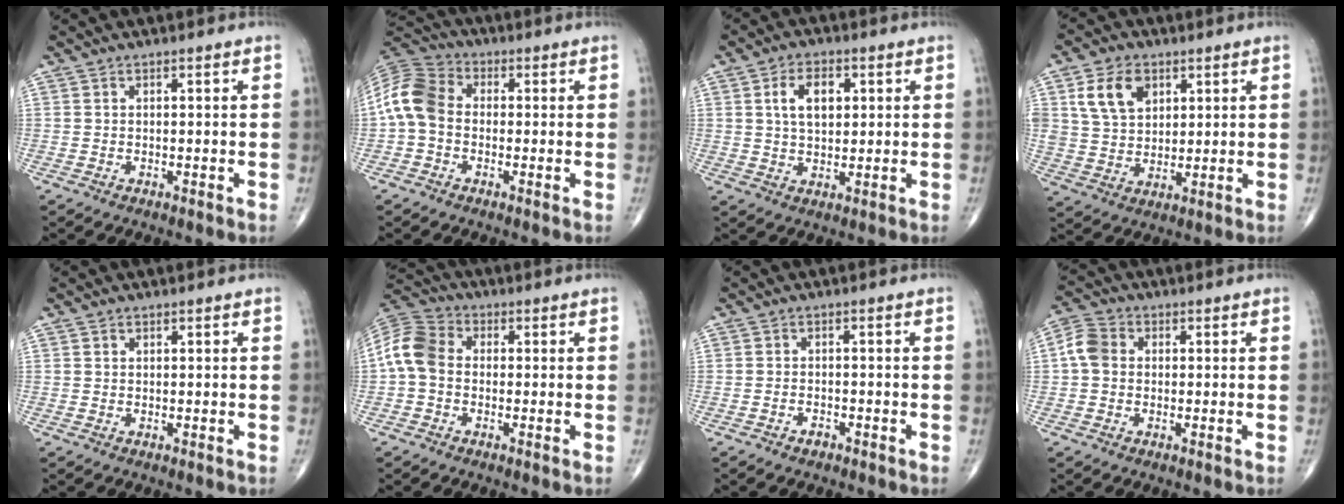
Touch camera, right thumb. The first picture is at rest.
{"total": 9.6, "force": [-0.6, 7.2, 6.3], "torque": [-0.123, 0.026, -0.029]}
{"total": 7.2, "force": [2.0, 4.3, 5.4], "torque": [-0.078, -0.001, 0.035]}
{"total": 10.0, "force": [4.2, 7.0, 5.7], "torque": [-0.084, -0.011, 0.083]}
{"total": 0.5, "force": [0.3, 0.4, 0.1], "torque": [0.001, -0.001, 0.004]}
{"total": 8.7, "force": [-0.3, 6.6, 5.7], "torque": [-0.109, 0.025, -0.021]}
{"total": 1.5, "force": [-1.1, 0.8, 0.6], "torque": [-0.012, 0.006, -0.018]}
{"total": 5.2, "force": [0.3, 4.3, 3.0], "torque": [-0.058, 0.016, -0.003]}